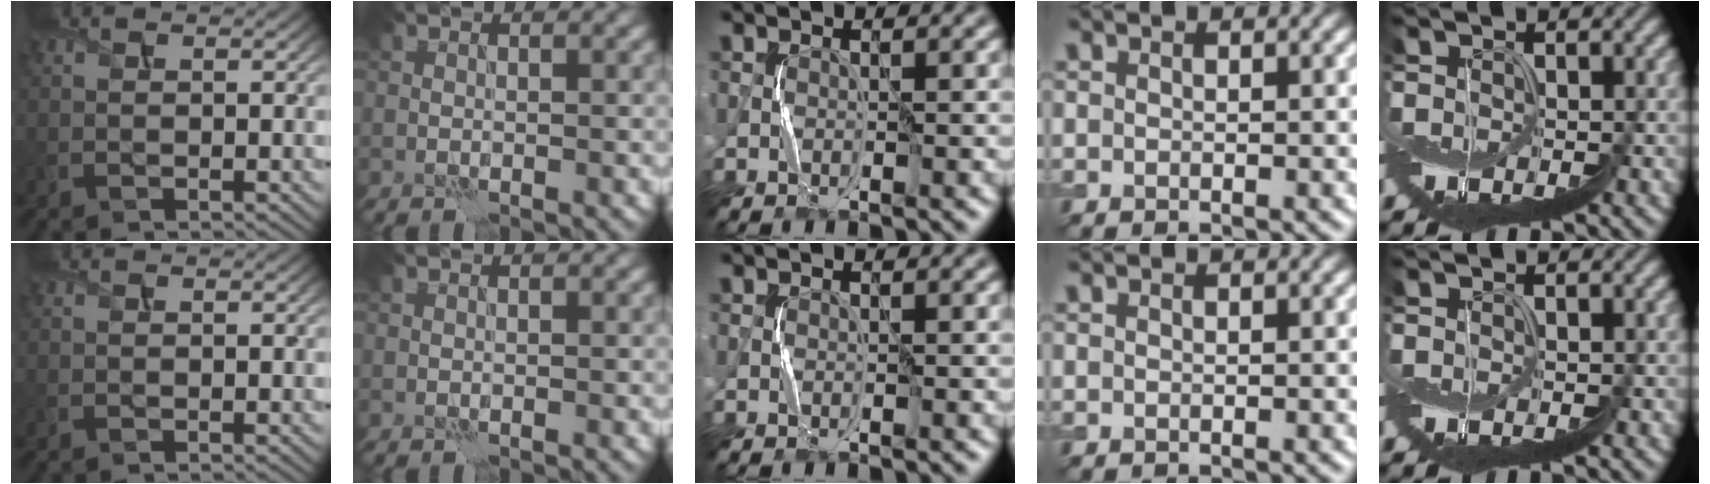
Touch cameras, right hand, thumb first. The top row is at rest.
{}